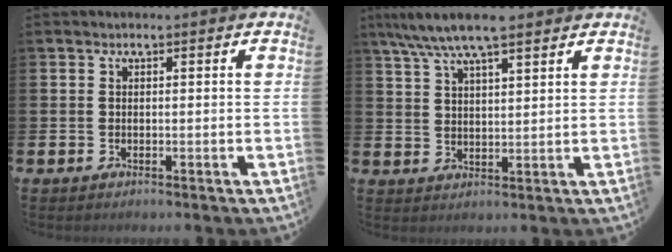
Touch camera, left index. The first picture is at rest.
{"total": 7.6, "force": [6.6, 1.4, 3.6], "torque": [-0.079, -0.017, 0.118]}